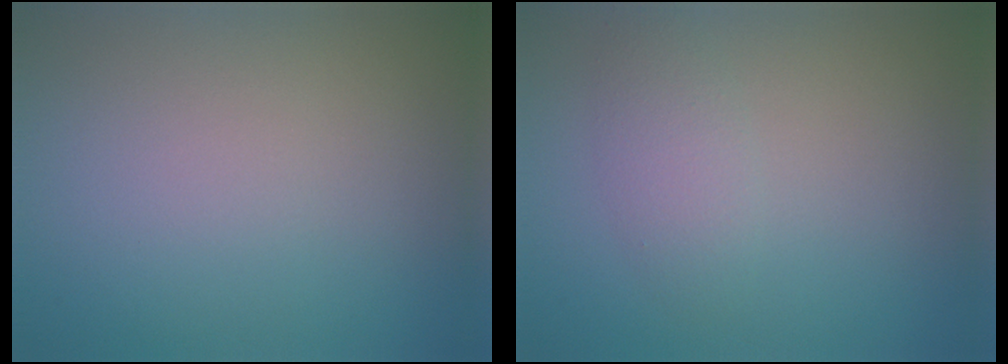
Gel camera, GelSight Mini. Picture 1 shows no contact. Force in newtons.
{"total": 2.0, "press": 2.0, "slide": 0.1}